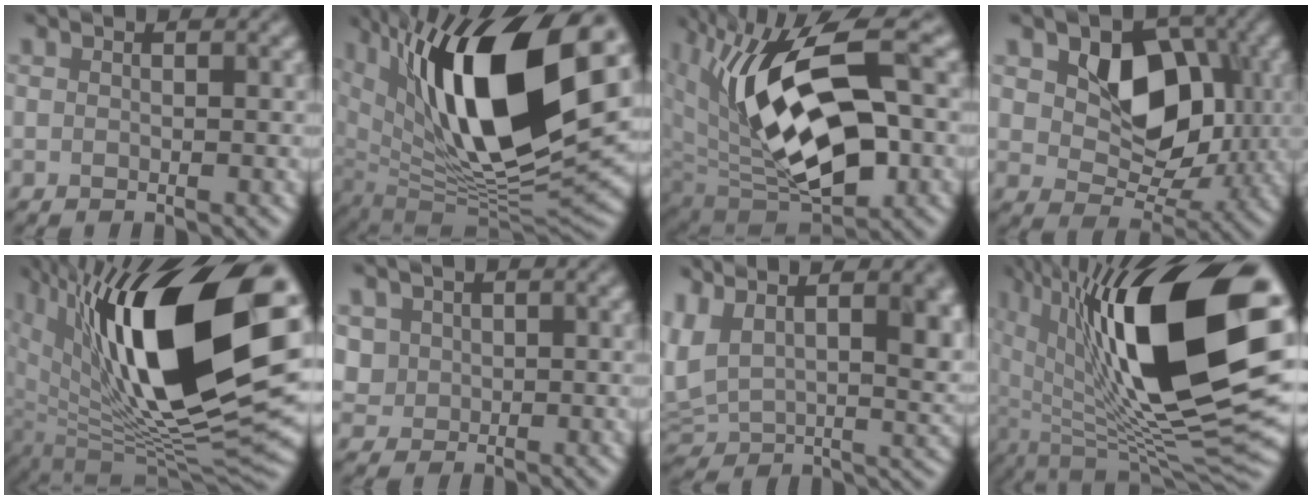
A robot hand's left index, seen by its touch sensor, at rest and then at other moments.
{"total": 16.2, "force": [5.3, 6.8, 13.8], "torque": [-0.219, -0.009, 0.086]}
{"total": 14.5, "force": [1.6, 7.3, 12.4], "torque": [-0.229, -0.005, 0.029]}
{"total": 7.5, "force": [1.1, 5.6, 4.8], "torque": [-0.074, -0.013, 0.018]}
{"total": 18.1, "force": [5.7, 8.4, 14.9], "torque": [-0.244, 0.003, 0.104]}
{"total": 2.1, "force": [0.2, 2.0, 0.7], "torque": [-0.018, -0.003, 0.008]}
{"total": 11.7, "force": [4.6, 5.7, 9.1], "torque": [-0.184, -0.002, 0.093]}
{"total": 18.2, "force": [4.2, 7.8, 15.9], "torque": [-0.255, 0.001, 0.068]}